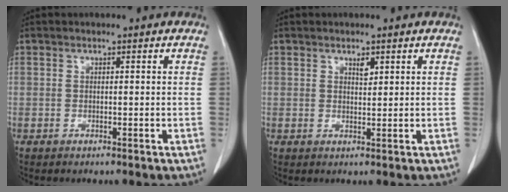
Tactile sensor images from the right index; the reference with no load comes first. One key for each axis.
{"total": 1.3, "fx": 0.9, "fy": 0.5, "fz": 0.9, "tx": -0.014, "ty": -0.004, "tz": 0.014}